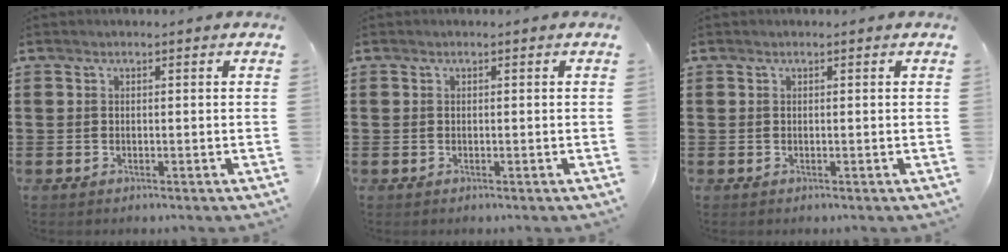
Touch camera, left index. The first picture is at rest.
{"total": 0.0}
{"total": 0.0}